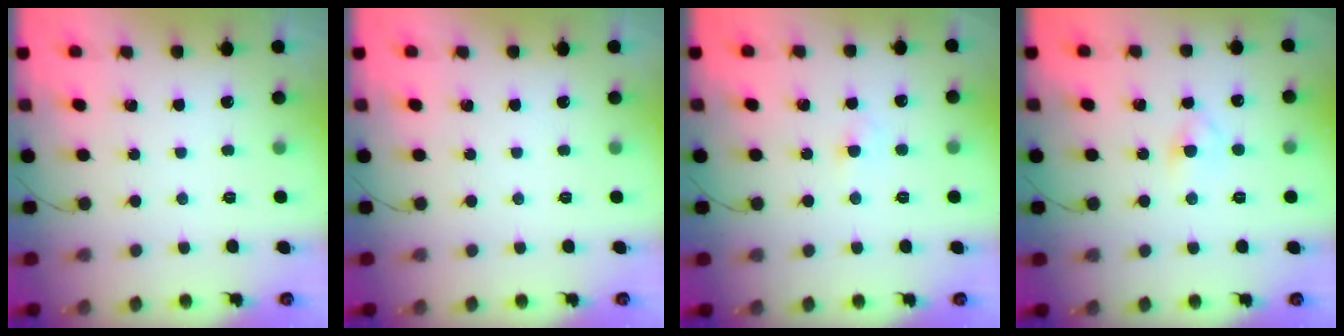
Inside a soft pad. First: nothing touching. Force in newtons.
{"total": 0.0}
{"total": 2.8, "press": 2.6, "slide": 1.0}
{"total": 2.8, "press": 2.7, "slide": 0.8}